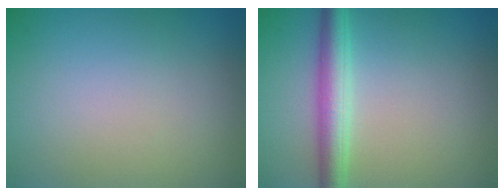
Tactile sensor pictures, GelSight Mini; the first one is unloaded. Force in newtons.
{"total": 3.8, "press": 3.8, "slide": 0.1}